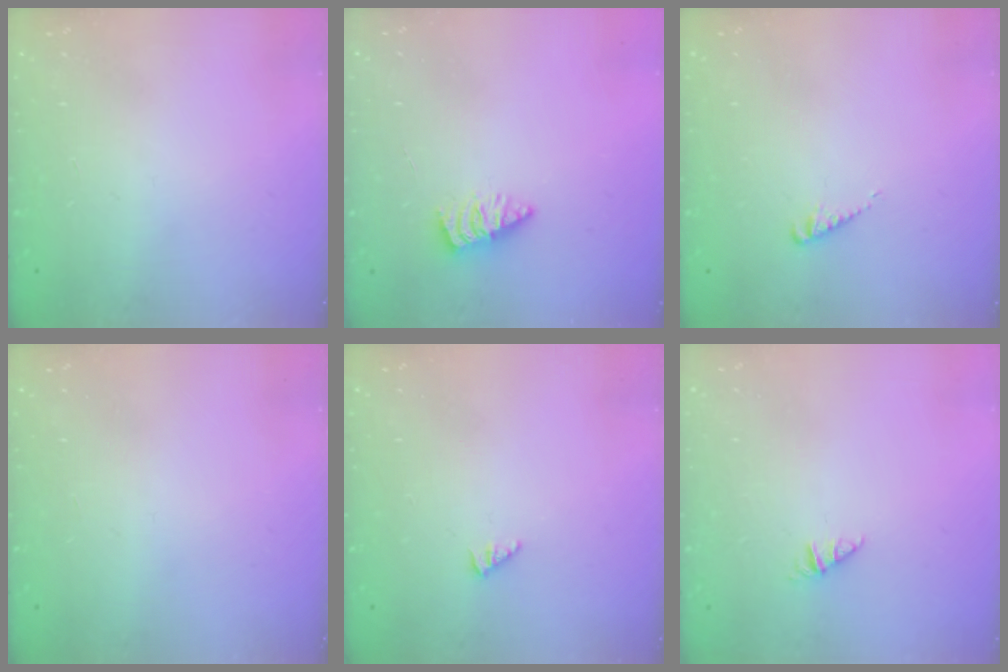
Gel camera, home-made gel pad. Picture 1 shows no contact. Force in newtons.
{"total": 2.6, "press": 2.6, "slide": 0.2}
{"total": 2.4, "press": 2.4, "slide": 0.3}
{"total": 0.0}
{"total": 0.6, "press": 0.6, "slide": 0.2}
{"total": 0.8, "press": 0.8, "slide": 0.1}